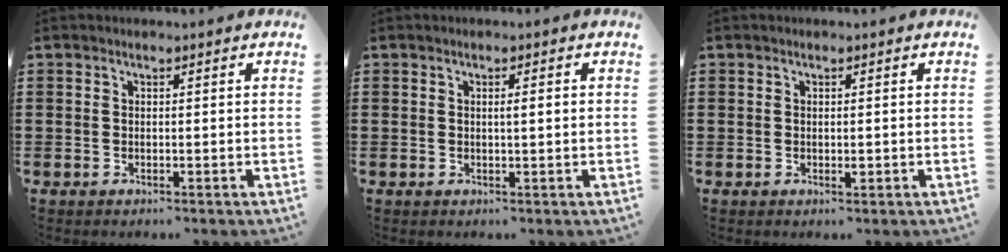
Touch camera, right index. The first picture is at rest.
{"total": 1.4, "force": [0.1, 0.1, 1.4], "torque": [-0.026, 0.001, 0.001]}
{"total": 1.0, "force": [-0.2, 0.3, 0.9], "torque": [-0.017, -0.004, -0.002]}